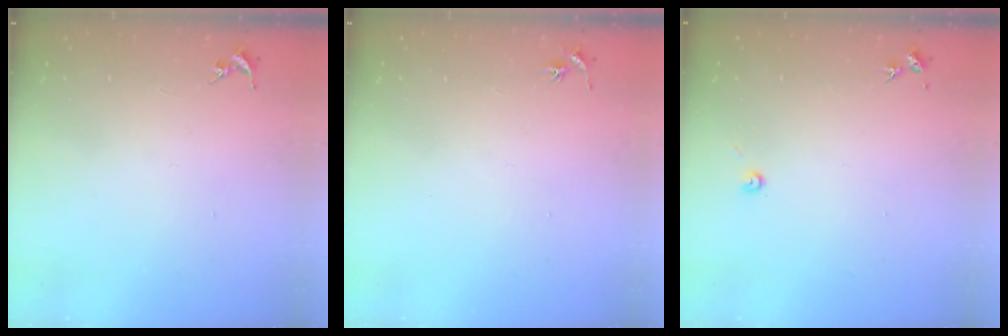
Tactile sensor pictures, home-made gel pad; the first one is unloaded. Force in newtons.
{"total": 3.0, "press": 3.0, "slide": 0.3}
{"total": 2.7, "press": 2.7, "slide": 0.2}